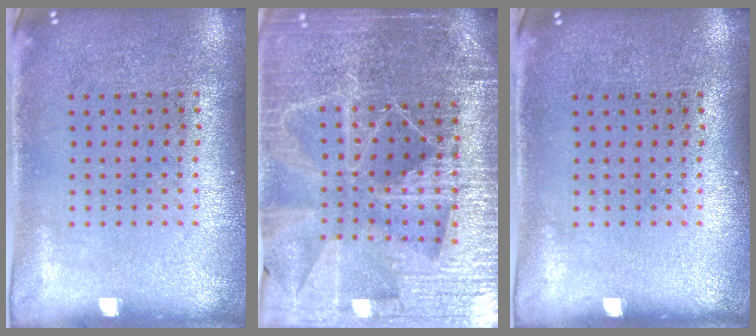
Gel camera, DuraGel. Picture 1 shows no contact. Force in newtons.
{"total": 5.6, "press": 5.0, "slide": 2.6}
{"total": 0.0}